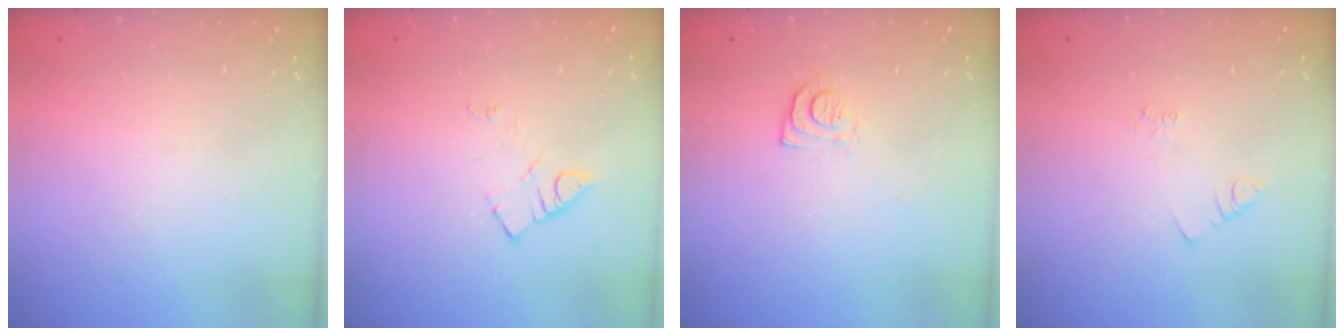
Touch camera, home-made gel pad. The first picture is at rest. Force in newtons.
{"total": 4.5, "press": 4.4, "slide": 0.7}
{"total": 6.8, "press": 6.7, "slide": 0.7}
{"total": 2.2, "press": 2.1, "slide": 0.4}